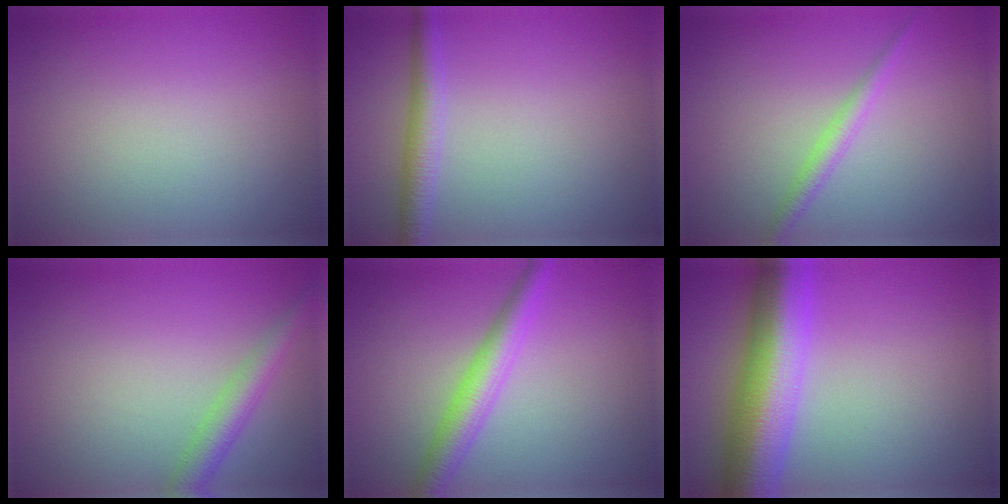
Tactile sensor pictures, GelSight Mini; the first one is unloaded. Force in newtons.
{"total": 2.6, "press": 2.6, "slide": 0.1}
{"total": 1.8, "press": 1.8, "slide": 0.0}
{"total": 2.9, "press": 2.9, "slide": 0.2}
{"total": 3.8, "press": 3.8, "slide": 0.1}
{"total": 10.1, "press": 10.1, "slide": 0.3}